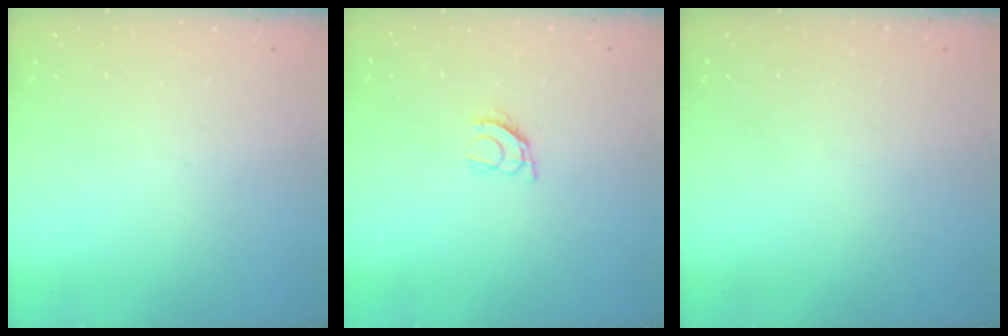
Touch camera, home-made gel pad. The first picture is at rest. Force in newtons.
{"total": 5.4, "press": 5.3, "slide": 0.8}
{"total": 0.0}